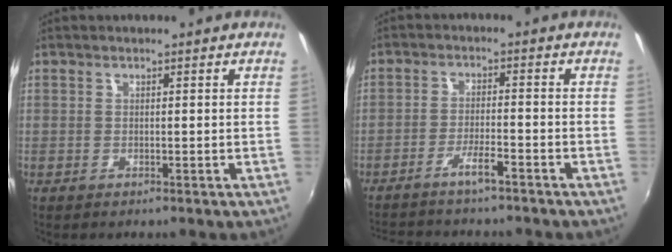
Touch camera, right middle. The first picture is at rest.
{"total": 6.9, "force": [-6.1, 0.4, 3.3], "torque": [-0.076, 0.003, -0.101]}